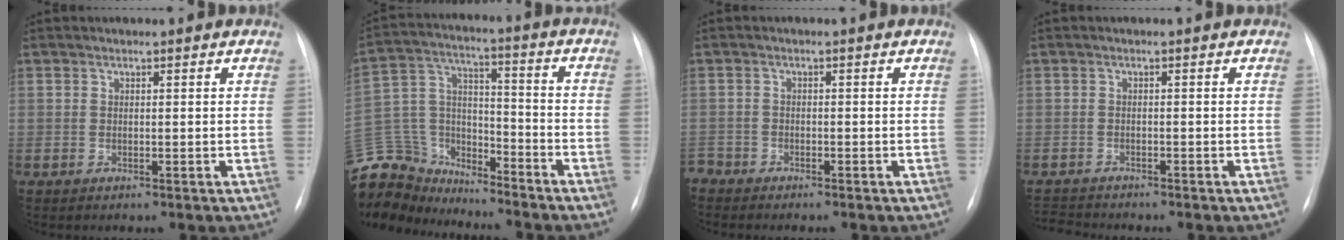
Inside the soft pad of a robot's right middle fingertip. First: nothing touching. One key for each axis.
{"total": 18.9, "fx": -17.3, "fy": 6.5, "fz": 3.9, "tx": -0.108, "ty": 0.044, "tz": -0.296}
{"total": 2.7, "fx": -2.6, "fy": 0.7, "fz": 0.0, "tx": 0.001, "ty": -0.007, "tz": -0.048}
{"total": 3.4, "fx": -3.4, "fy": 0.2, "fz": 0.0, "tx": -0.003, "ty": -0.017, "tz": -0.057}